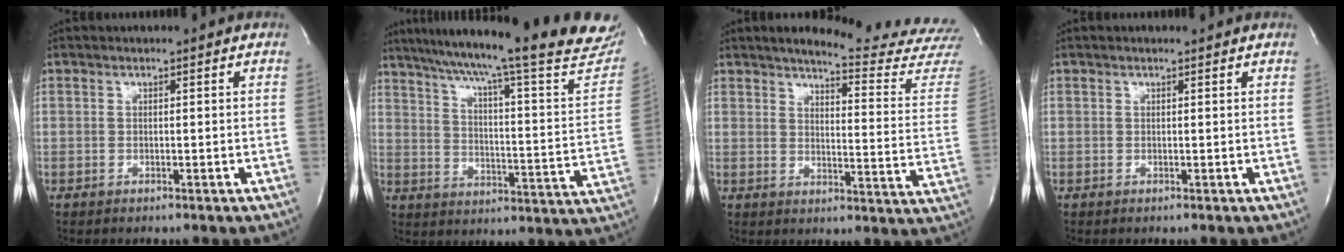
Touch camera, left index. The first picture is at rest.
{"total": 30.3, "force": [25.7, 2.1, 15.9], "torque": [-0.235, -0.051, 0.326]}
{"total": 19.1, "force": [18.3, -0.6, 5.7], "torque": [-0.074, -0.128, 0.204]}
{"total": 1.4, "force": [1.3, 0.2, 0.4], "torque": [-0.012, 0.008, 0.014]}